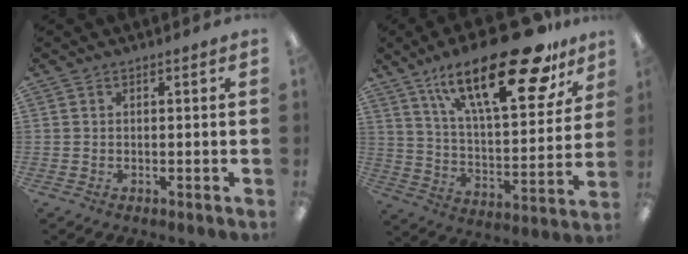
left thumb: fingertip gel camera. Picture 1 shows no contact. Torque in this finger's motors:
{"motor_torque": [0.37, 0.46, 1.56, -1.21, 0.22]}